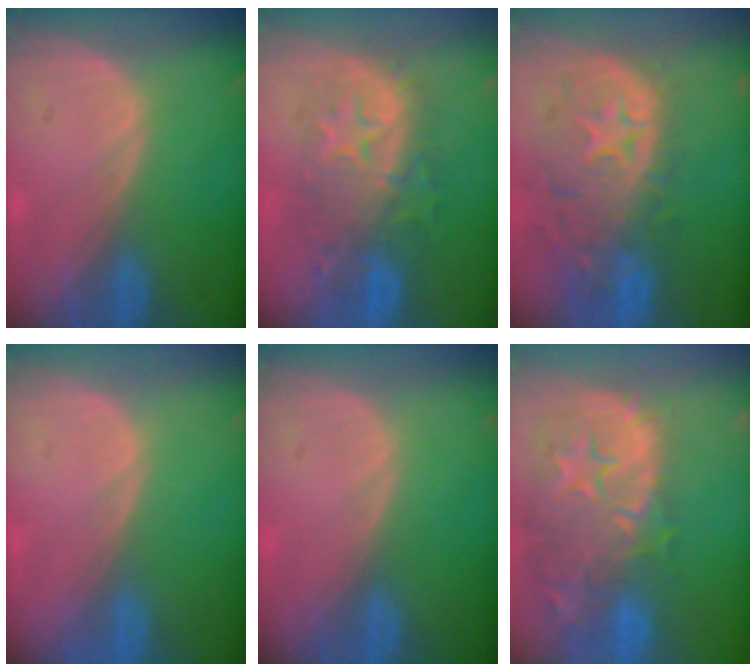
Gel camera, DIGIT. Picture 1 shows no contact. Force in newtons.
{"total": 9.2, "press": 9.2, "slide": 0.4}
{"total": 12.3, "press": 10.5, "slide": 6.5}
{"total": 0.0}
{"total": 0.0}
{"total": 15.1, "press": 12.0, "slide": 9.1}